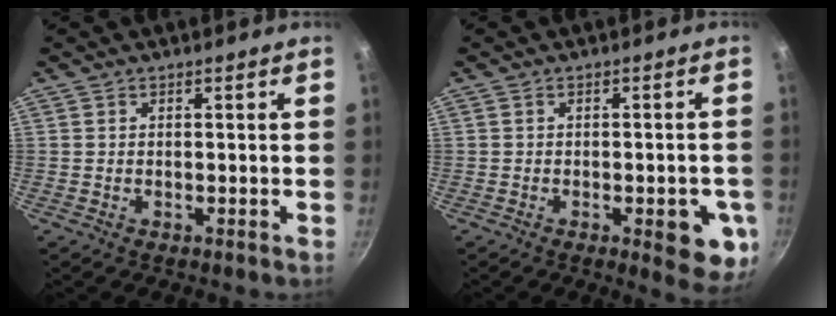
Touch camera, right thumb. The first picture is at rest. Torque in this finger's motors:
{"motor_torque": [0.89, 1.03, -0.13, 0.04, 0.08]}